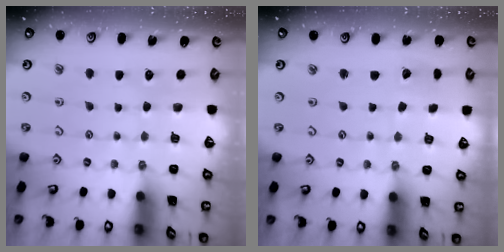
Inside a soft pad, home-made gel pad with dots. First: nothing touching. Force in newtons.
{"total": 2.5, "press": 2.5, "slide": 0.2}